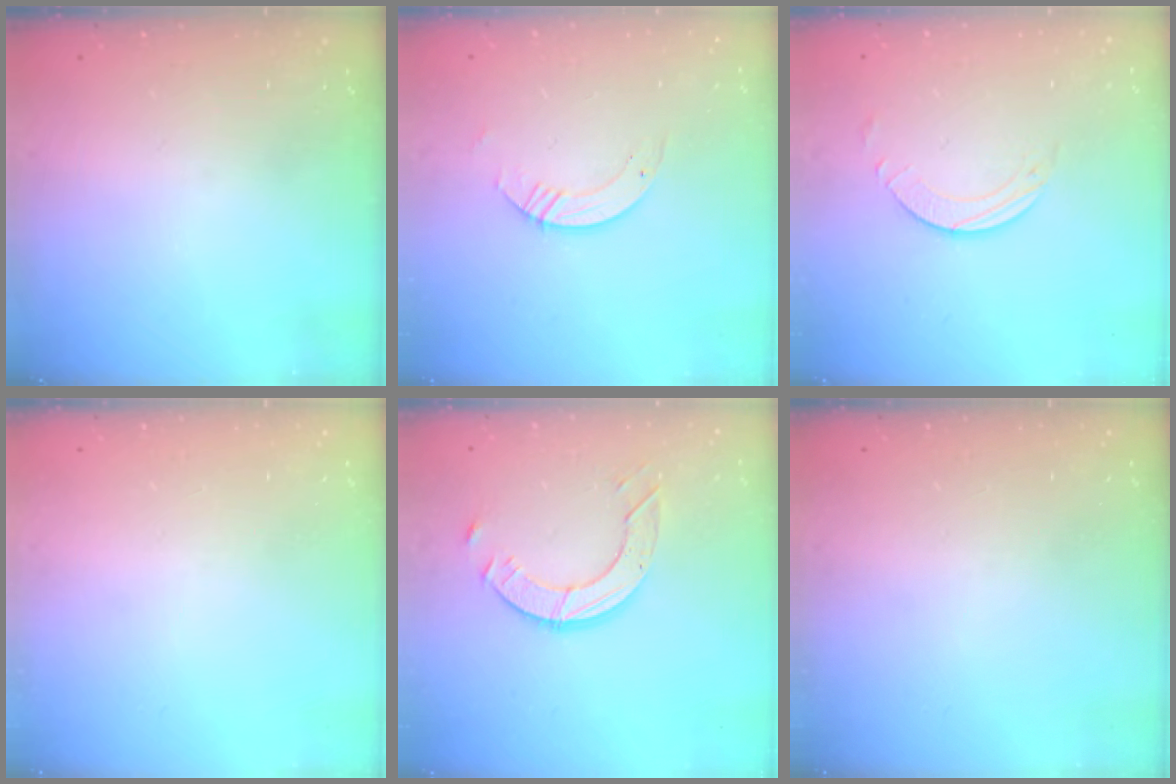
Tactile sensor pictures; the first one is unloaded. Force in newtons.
{"total": 3.8, "press": 3.8, "slide": 0.1}
{"total": 1.9, "press": 1.9, "slide": 0.2}
{"total": 0.0}
{"total": 8.4, "press": 8.4, "slide": 0.5}
{"total": 0.0}